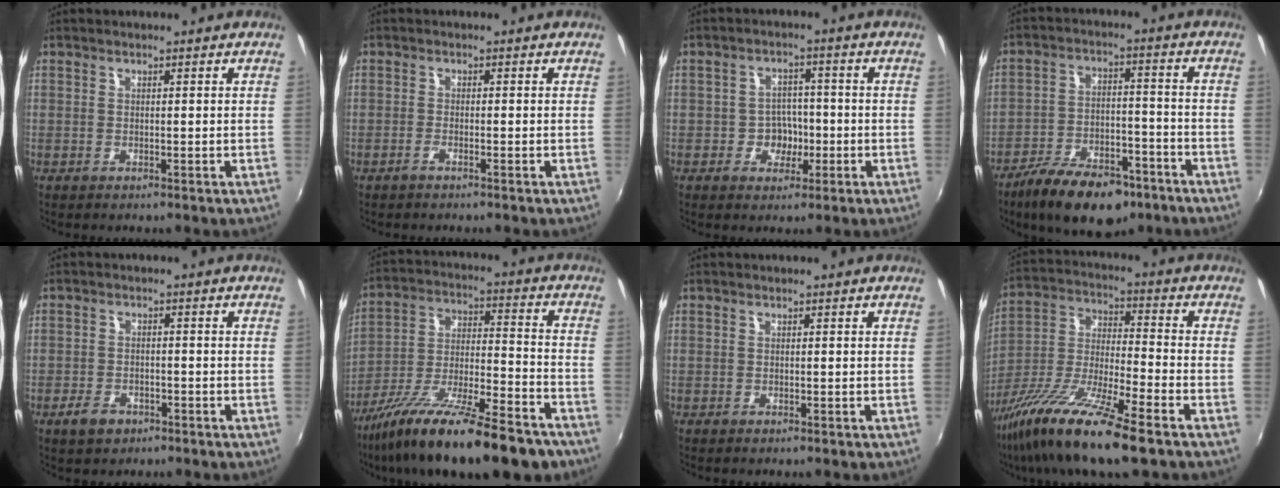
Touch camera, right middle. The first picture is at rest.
{"total": 1.0, "force": [-0.8, 0.0, 0.5], "torque": [-0.016, 0.000, -0.021]}
{"total": 4.5, "force": [-1.5, 4.0, 1.5], "torque": [-0.026, 0.010, -0.019]}
{"total": 16.3, "force": [-11.5, 6.9, 9.2], "torque": [-0.182, -0.017, -0.179]}
{"total": 4.2, "force": [-2.7, 2.6, 1.9], "torque": [-0.051, 0.000, -0.043]}
{"total": 23.0, "force": [-16.2, 5.6, 15.3], "torque": [-0.272, -0.038, -0.256]}
{"total": 0.0}
{"total": 18.9, "force": [-12.7, 2.7, 13.8], "torque": [-0.272, -0.032, -0.235]}